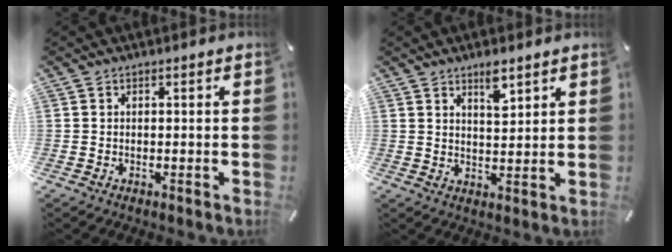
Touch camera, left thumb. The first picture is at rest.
{"total": 5.0, "force": [3.7, 1.8, 2.8], "torque": [-0.031, -0.024, 0.060]}